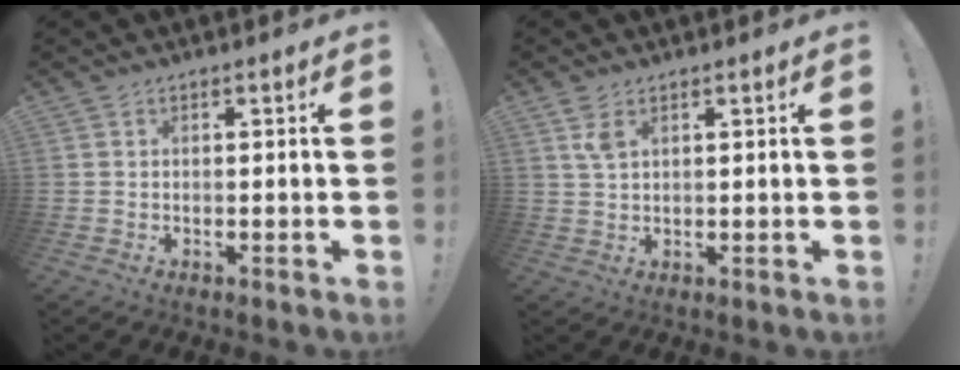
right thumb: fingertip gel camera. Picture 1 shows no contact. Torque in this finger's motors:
{"motor_torque": [-0.01, 0.01, 0.17, 0.01, 0.00]}